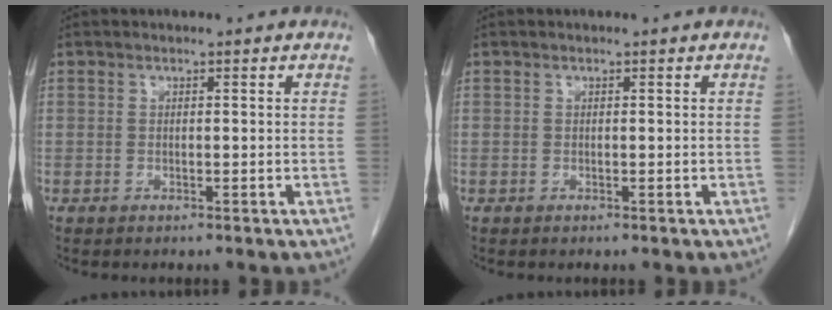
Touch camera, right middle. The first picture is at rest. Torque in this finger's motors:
{"motor_torque": [0.00, 0.00, 0.00, 0.00]}